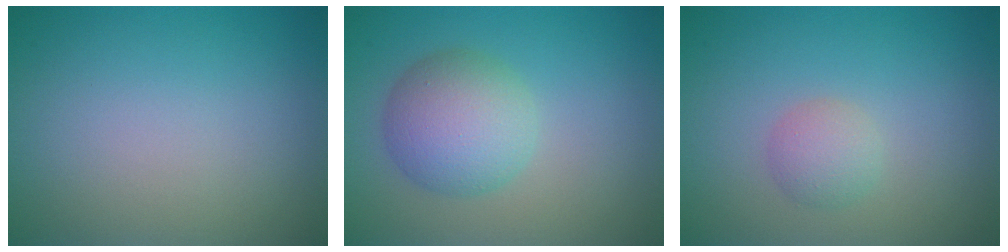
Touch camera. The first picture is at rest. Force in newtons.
{"total": 5.1, "press": 5.1, "slide": 0.2}
{"total": 1.8, "press": 1.8, "slide": 0.1}